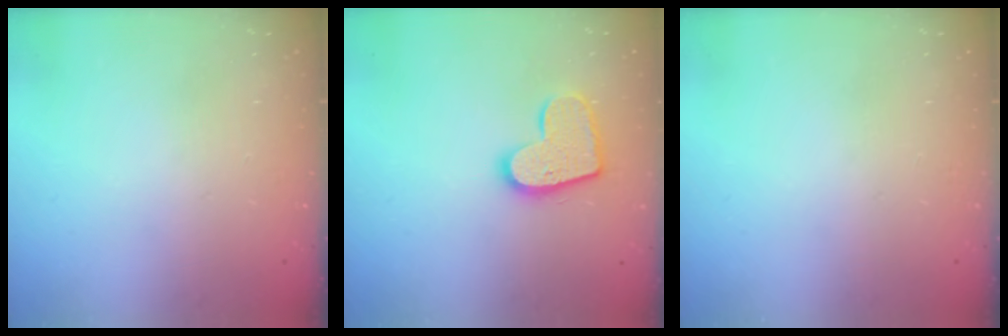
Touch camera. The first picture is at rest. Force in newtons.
{"total": 13.5, "press": 13.5, "slide": 0.8}
{"total": 0.0}